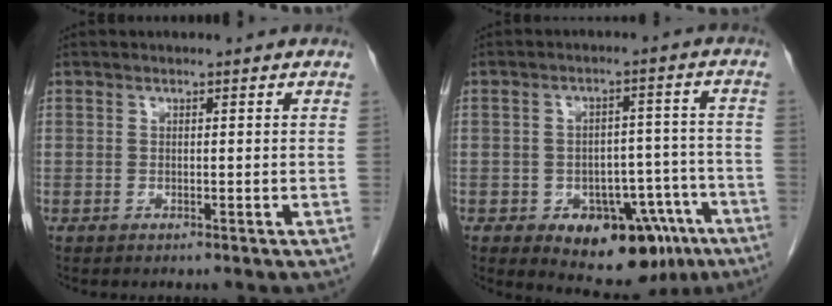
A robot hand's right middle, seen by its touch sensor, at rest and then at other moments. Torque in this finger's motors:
{"motor_torque": [1.07, -1.07, 0.19, 0.06]}